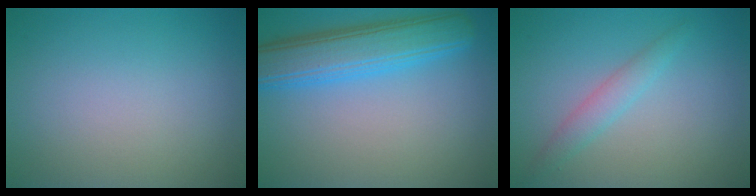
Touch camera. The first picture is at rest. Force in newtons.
{"total": 6.3, "press": 6.3, "slide": 0.1}
{"total": 2.0, "press": 2.0, "slide": 0.0}